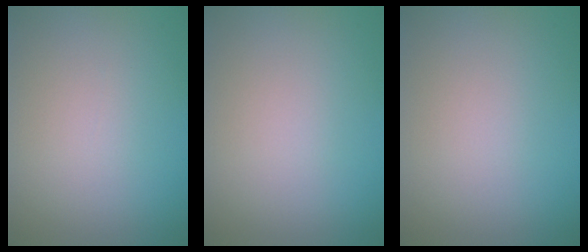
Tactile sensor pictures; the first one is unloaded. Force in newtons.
{"total": 0.0}
{"total": 0.0}